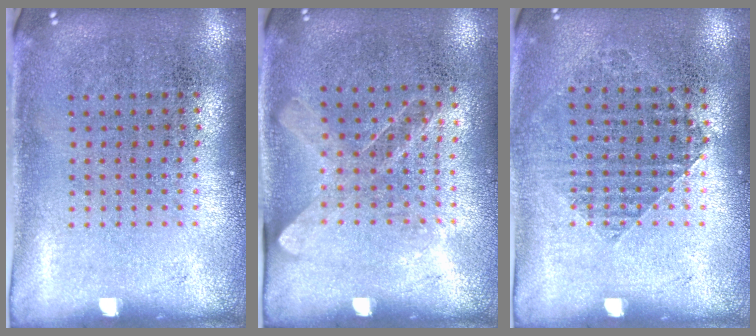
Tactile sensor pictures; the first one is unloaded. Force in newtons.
{"total": 1.3, "press": 1.0, "slide": 0.8}
{"total": 0.9, "press": 0.9, "slide": 0.1}